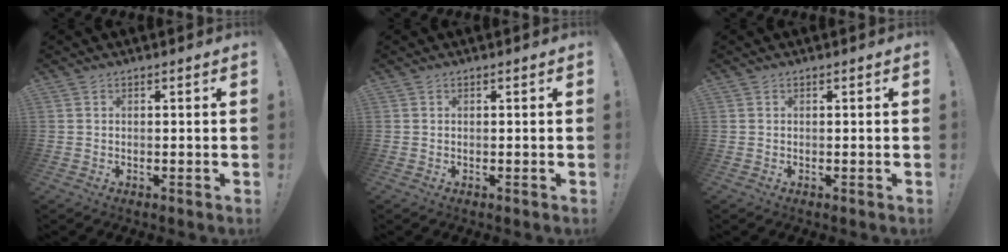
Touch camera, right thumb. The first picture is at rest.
{"total": 0.0}
{"total": 0.0}